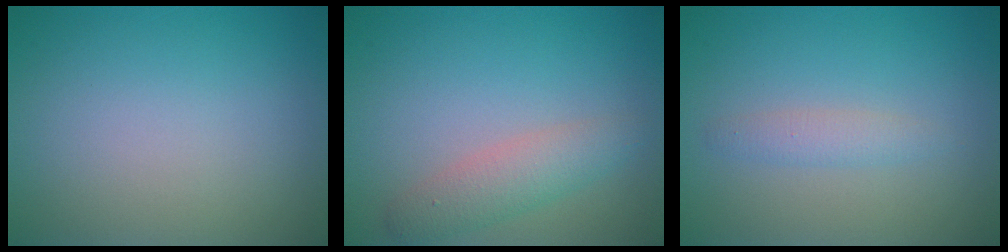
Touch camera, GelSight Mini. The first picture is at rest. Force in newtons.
{"total": 2.8, "press": 2.8, "slide": 0.1}
{"total": 1.5, "press": 1.5, "slide": 0.0}